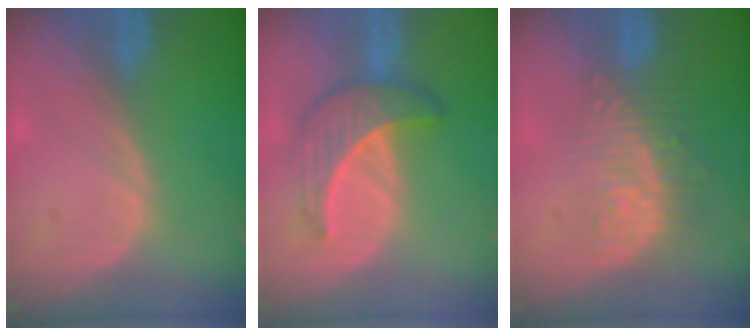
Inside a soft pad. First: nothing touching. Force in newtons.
{"total": 6.6, "press": 6.5, "slide": 1.2}
{"total": 9.0, "press": 8.1, "slide": 3.9}